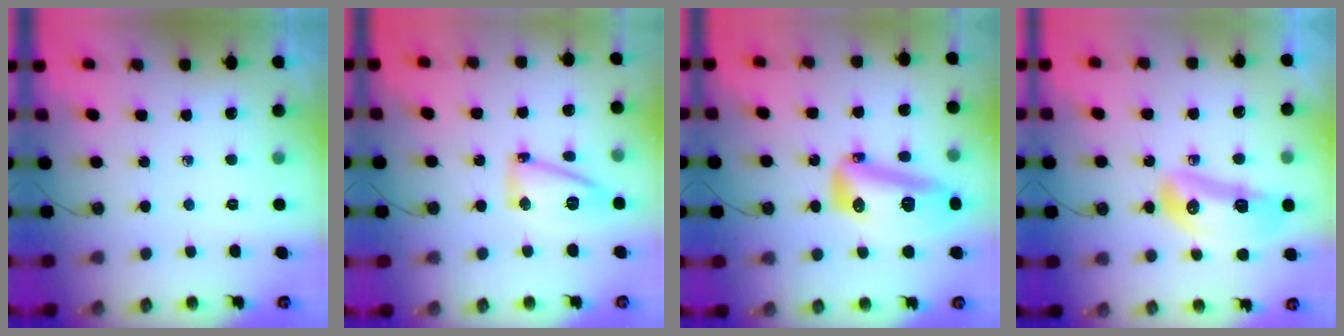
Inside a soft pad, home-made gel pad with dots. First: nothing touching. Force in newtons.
{"total": 9.7, "press": 9.6, "slide": 0.7}
{"total": 21.5, "press": 17.7, "slide": 12.2}
{"total": 14.8, "press": 14.7, "slide": 1.7}